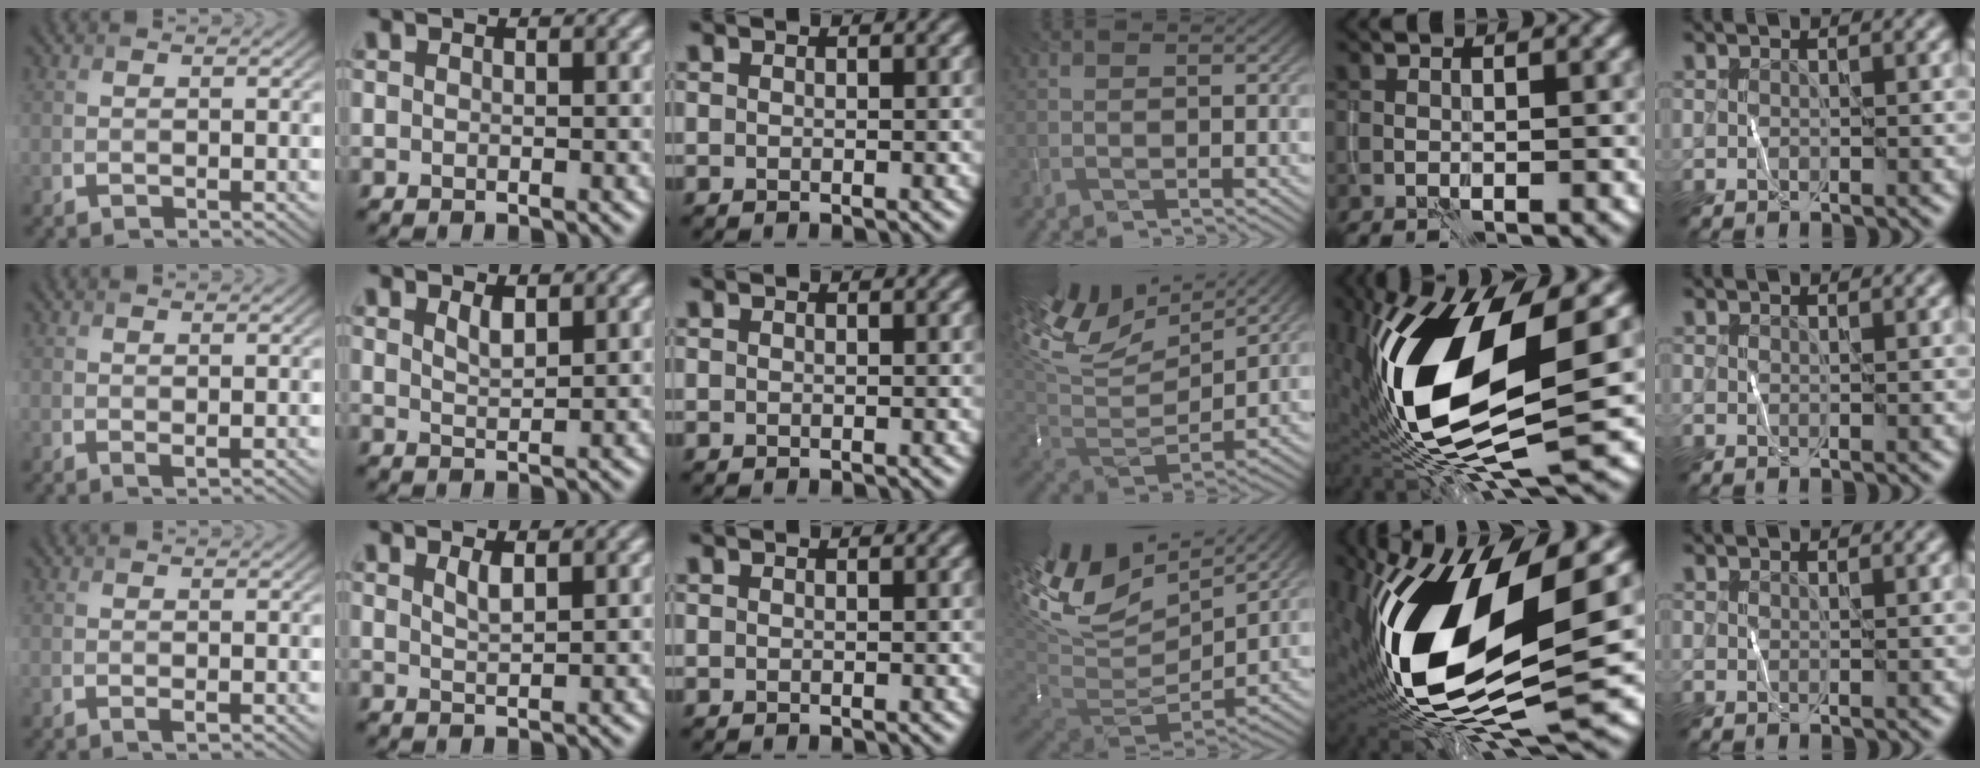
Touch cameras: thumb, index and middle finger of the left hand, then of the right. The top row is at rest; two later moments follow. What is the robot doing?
{"motion": "wipe", "object": "whiteboard"}